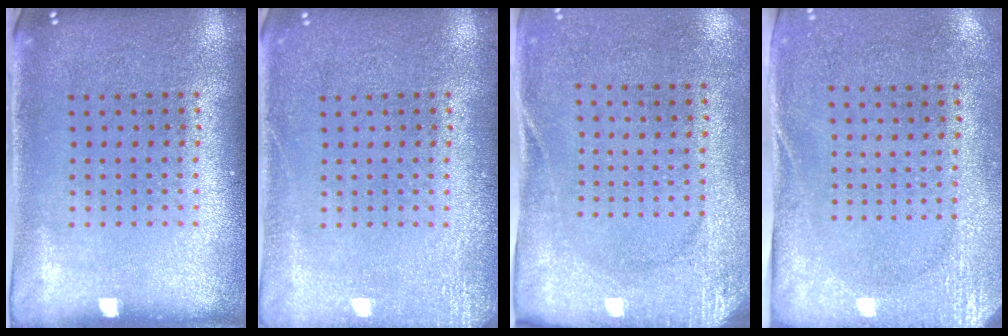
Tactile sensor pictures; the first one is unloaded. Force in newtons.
{"total": 2.1, "press": 2.1, "slide": 0.3}
{"total": 2.7, "press": 2.1, "slide": 1.7}
{"total": 2.8, "press": 2.2, "slide": 1.7}